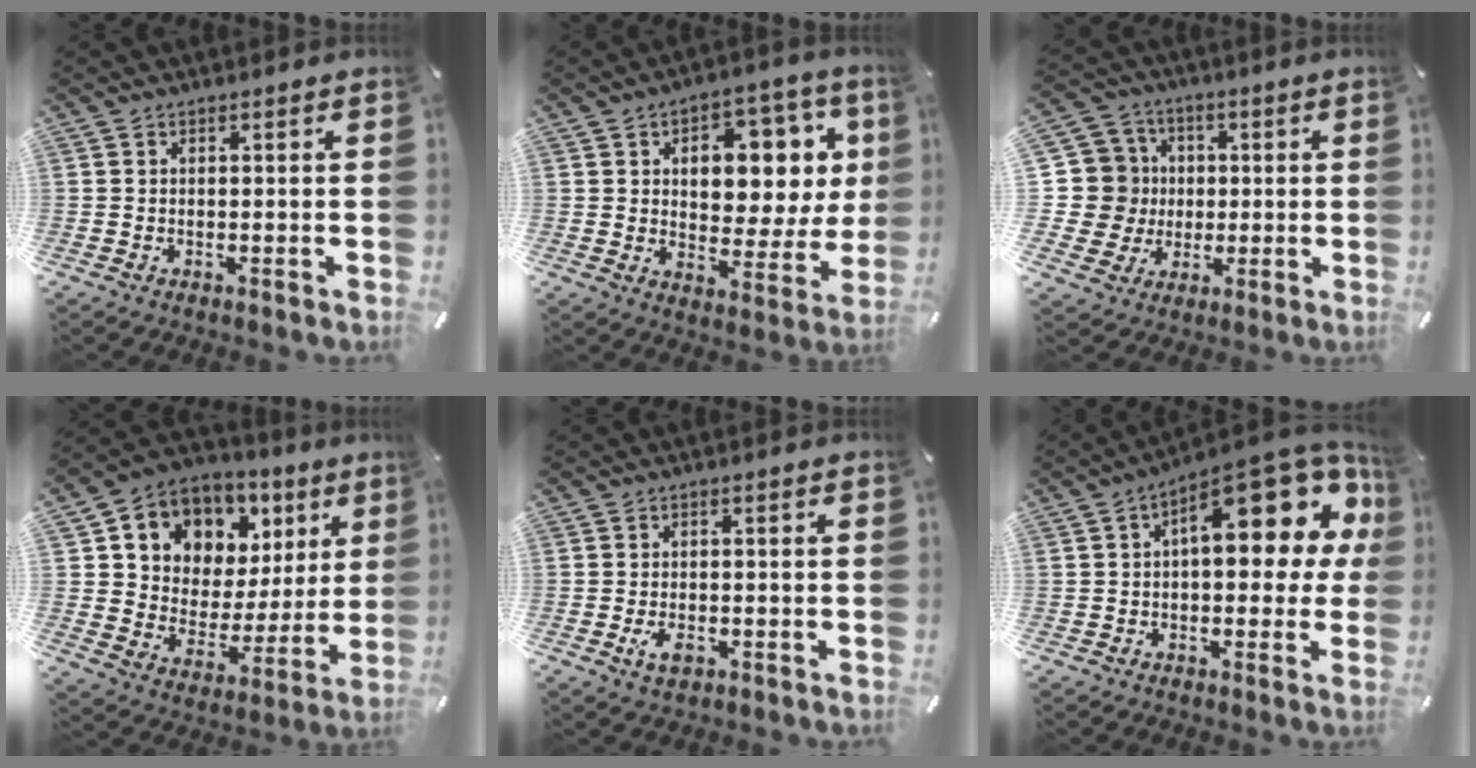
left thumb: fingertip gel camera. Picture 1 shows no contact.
{"total": 12.2, "force": [4.1, 7.9, 8.4], "torque": [-0.108, -0.033, 0.067]}
{"total": 13.7, "force": [0.0, 13.2, 3.7], "torque": [-0.076, 0.008, 0.005]}
{"total": 9.1, "force": [4.7, 7.8, 0.7], "torque": [-0.030, -0.053, 0.090]}
{"total": 3.3, "force": [-1.2, 1.8, 2.5], "torque": [-0.055, 0.000, -0.024]}
{"total": 18.9, "force": [6.8, 8.4, 15.5], "torque": [-0.201, -0.049, 0.109]}